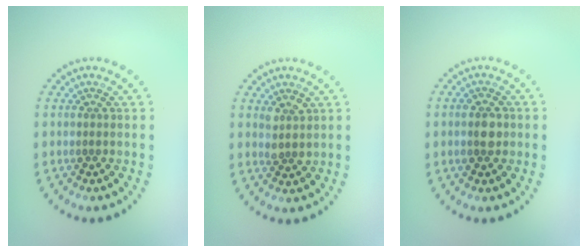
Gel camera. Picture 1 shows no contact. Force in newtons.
{"total": 1.5, "press": 1.4, "slide": 0.6}
{"total": 2.3, "press": 2.3, "slide": 0.2}